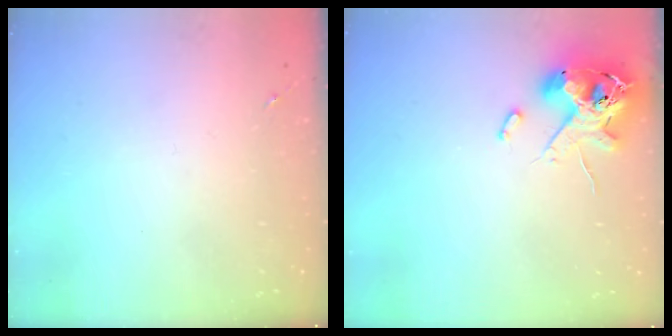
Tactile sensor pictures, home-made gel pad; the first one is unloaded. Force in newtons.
{"total": 12.8, "press": 12.6, "slide": 2.3}